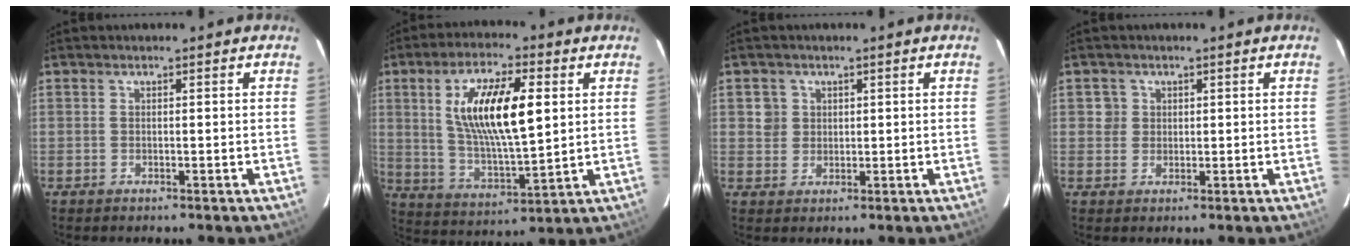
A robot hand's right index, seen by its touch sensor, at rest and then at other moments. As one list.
[{"total": 15.6, "force": [3.8, 5.2, 14.2], "torque": [-0.262, 0.004, 0.077]}, {"total": 3.3, "force": [0.9, 3.1, 0.4], "torque": [0.004, 0.017, 0.016]}, {"total": 2.6, "force": [0.5, 2.5, 0.1], "torque": [0.008, 0.014, 0.007]}]